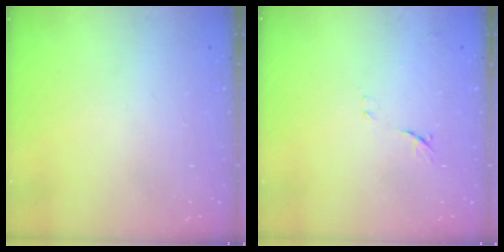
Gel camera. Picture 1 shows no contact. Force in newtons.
{"total": 7.5, "press": 7.5, "slide": 0.8}